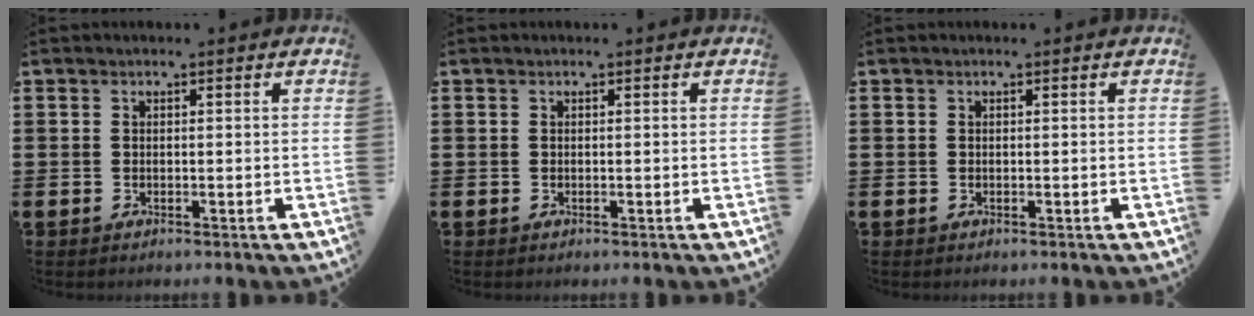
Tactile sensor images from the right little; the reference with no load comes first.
{"total": 0.0}
{"total": 0.0}